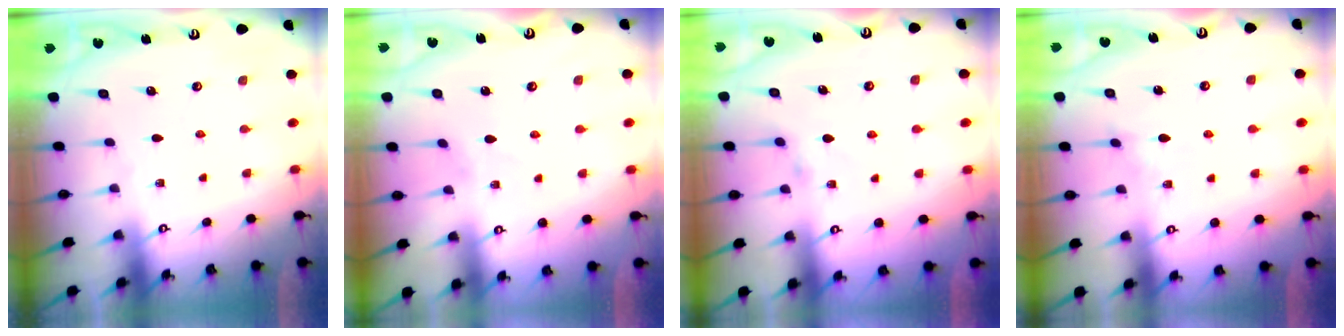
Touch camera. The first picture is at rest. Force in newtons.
{"total": 0.0}
{"total": 2.7, "press": 2.7, "slide": 0.5}
{"total": 1.9, "press": 1.9, "slide": 0.2}